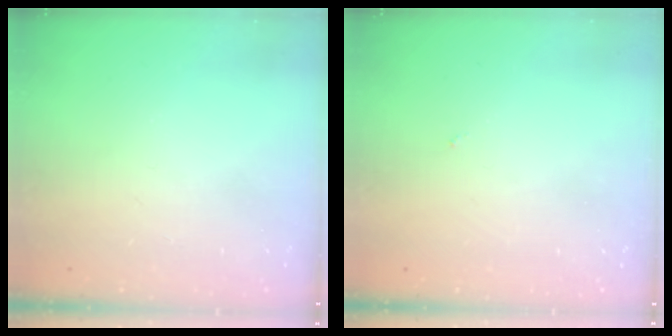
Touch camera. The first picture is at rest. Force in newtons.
{"total": 0.0}